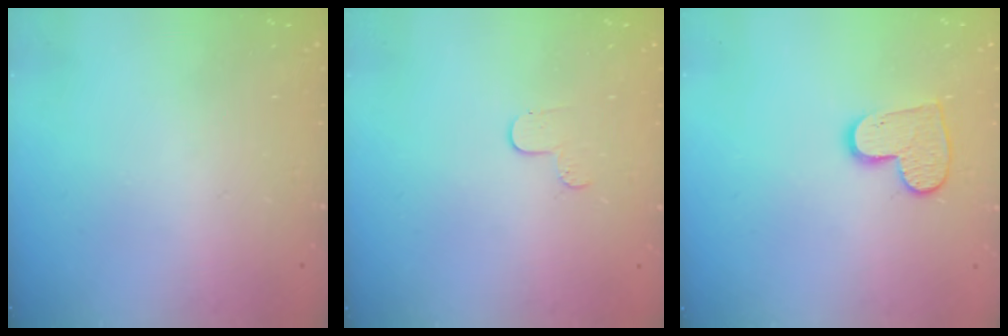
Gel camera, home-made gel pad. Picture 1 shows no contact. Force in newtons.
{"total": 4.3, "press": 4.2, "slide": 0.5}
{"total": 10.0, "press": 10.0, "slide": 0.9}